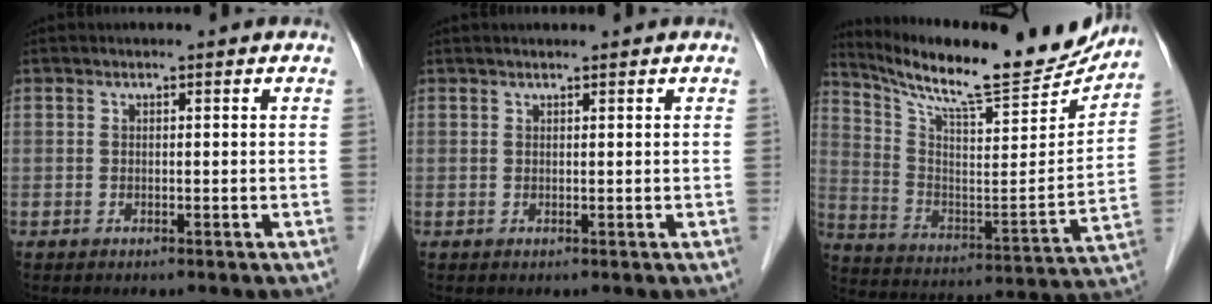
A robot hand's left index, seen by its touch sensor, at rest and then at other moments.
{"total": 1.1, "force": [1.0, 0.0, 0.4], "torque": [-0.007, 0.011, 0.021]}
{"total": 23.0, "force": [20.8, 2.5, 9.5], "torque": [-0.165, -0.049, 0.310]}